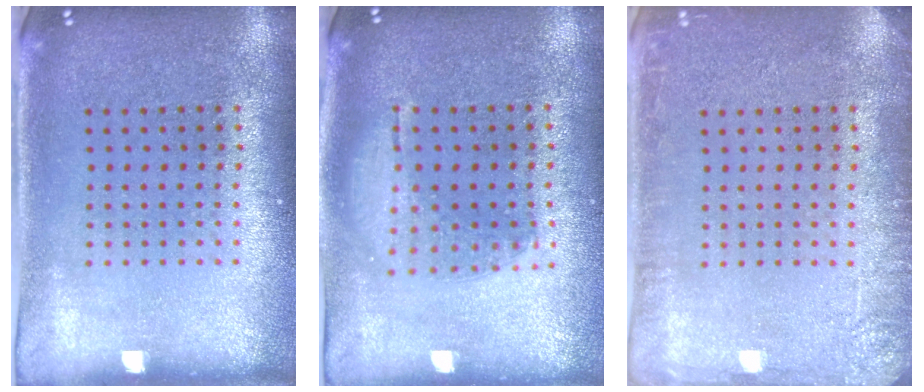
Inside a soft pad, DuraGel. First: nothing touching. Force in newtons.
{"total": 1.3, "press": 1.1, "slide": 0.5}
{"total": 2.4, "press": 2.3, "slide": 0.3}